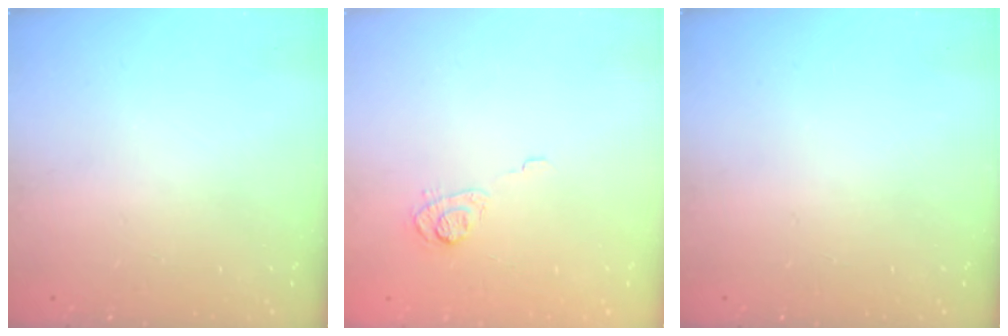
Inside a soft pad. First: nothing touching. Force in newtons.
{"total": 8.5, "press": 8.4, "slide": 1.5}
{"total": 0.0}